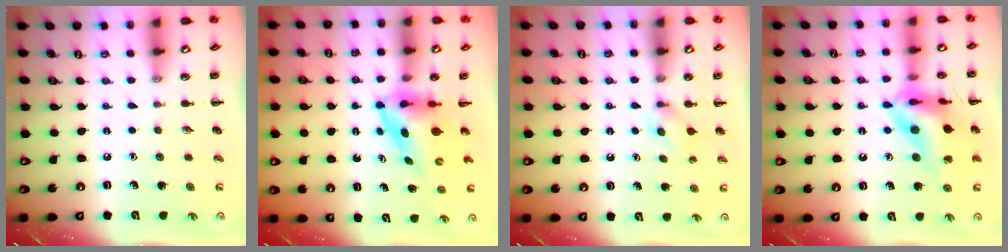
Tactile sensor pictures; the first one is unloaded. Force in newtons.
{"total": 3.9, "press": 3.8, "slide": 0.6}
{"total": 4.5, "press": 4.3, "slide": 1.5}
{"total": 16.1, "press": 15.8, "slide": 3.1}